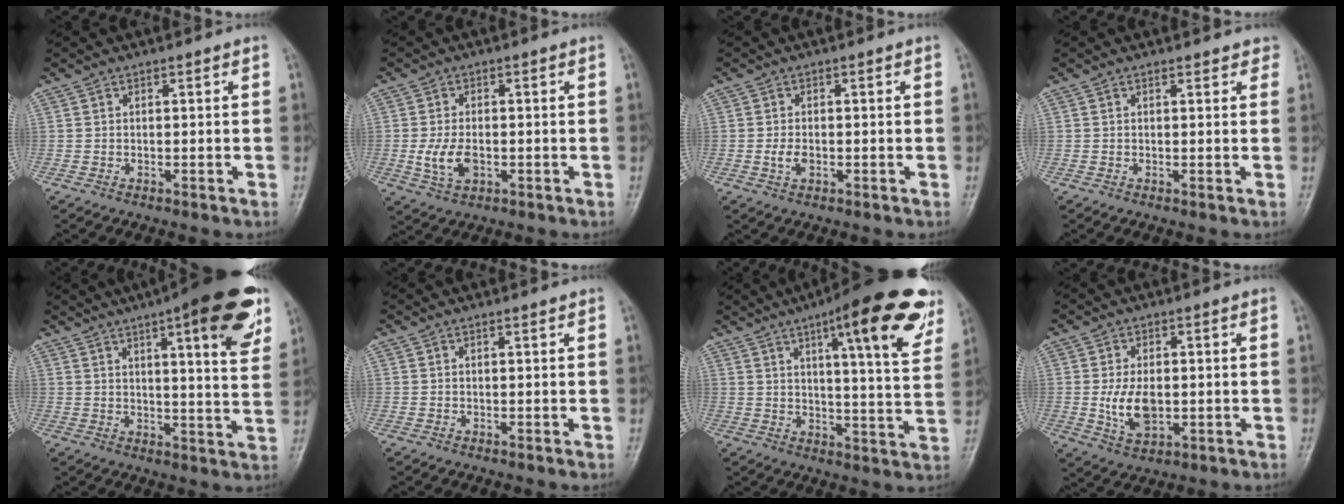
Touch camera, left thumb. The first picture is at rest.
{"total": 5.7, "force": [-1.1, 3.5, 4.4], "torque": [-0.087, -0.002, -0.018]}
{"total": 2.4, "force": [-0.6, 1.5, 1.8], "torque": [-0.034, 0.002, -0.012]}
{"total": 1.9, "force": [1.5, 1.1, 0.3], "torque": [0.020, -0.004, 0.006]}
{"total": 17.3, "force": [9.0, 4.1, 14.2], "torque": [-0.159, -0.033, 0.115]}
{"total": 0.0}
{"total": 19.4, "force": [10.3, 4.3, 15.8], "torque": [-0.181, -0.033, 0.137]}
{"total": 7.4, "force": [-0.4, 4.5, 5.9], "torque": [-0.104, -0.007, -0.001]}